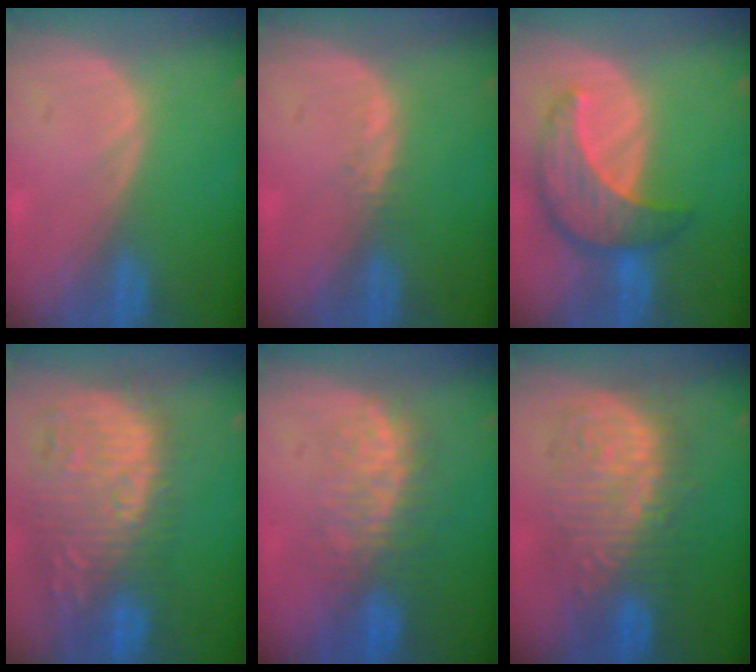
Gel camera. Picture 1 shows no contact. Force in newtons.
{"total": 0.9, "press": 0.8, "slide": 0.4}
{"total": 8.6, "press": 7.7, "slide": 3.8}
{"total": 12.9, "press": 11.7, "slide": 5.4}
{"total": 7.9, "press": 7.4, "slide": 2.8}
{"total": 10.7, "press": 10.6, "slide": 0.7}